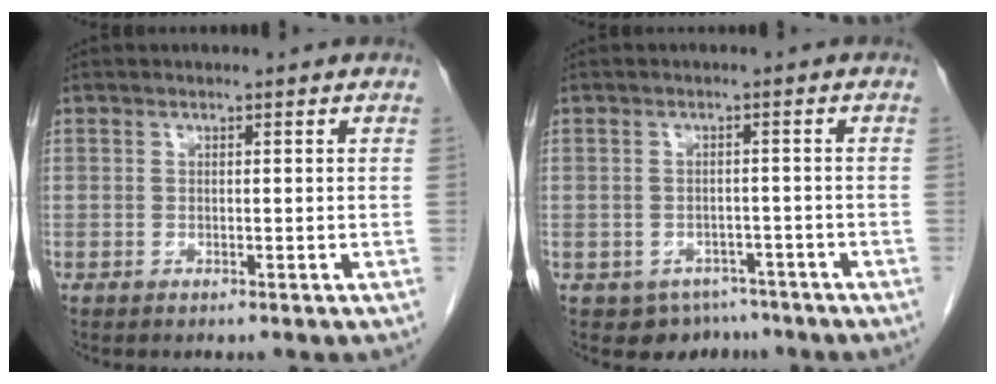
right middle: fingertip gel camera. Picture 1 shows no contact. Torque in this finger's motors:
{"motor_torque": [0.33, -0.18, -0.02, -0.01]}